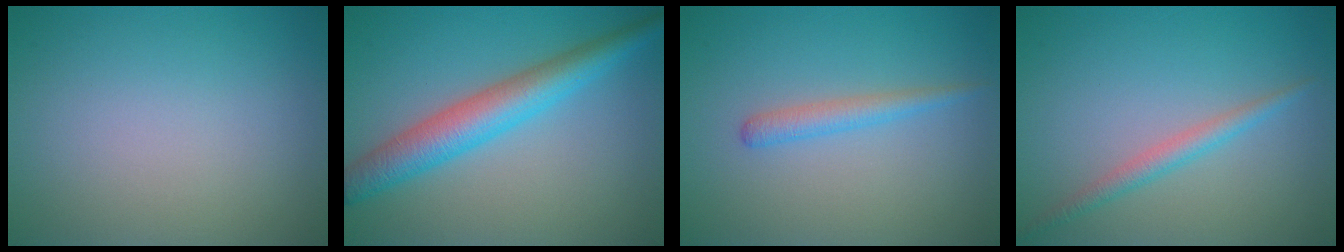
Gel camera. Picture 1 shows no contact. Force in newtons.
{"total": 5.5, "press": 5.5, "slide": 0.1}
{"total": 1.8, "press": 1.8, "slide": 0.1}
{"total": 1.9, "press": 1.9, "slide": 0.1}